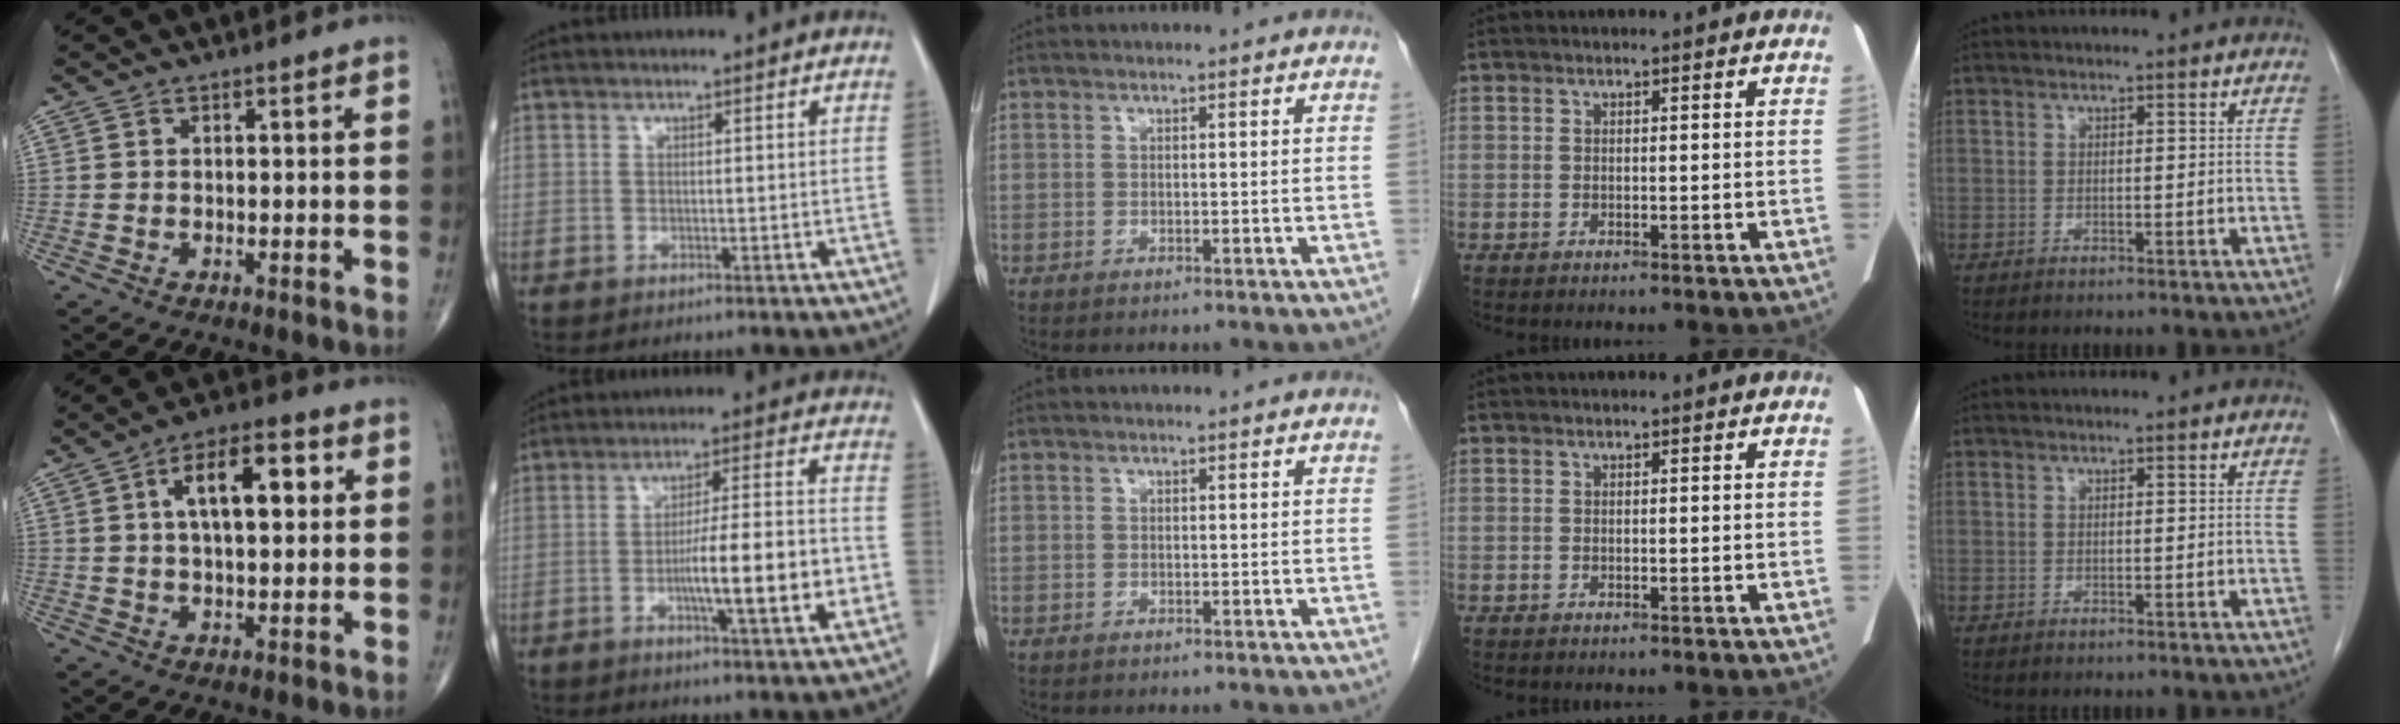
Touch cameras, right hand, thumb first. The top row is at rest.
{"thumb": {"total": 11.6, "force": [3.0, 5.2, 9.9], "torque": [-0.144, 0.012, 0.044]}, "index": {"total": 11.8, "force": [-3.0, 0.8, 11.4], "torque": [-0.180, 0.004, -0.047]}}